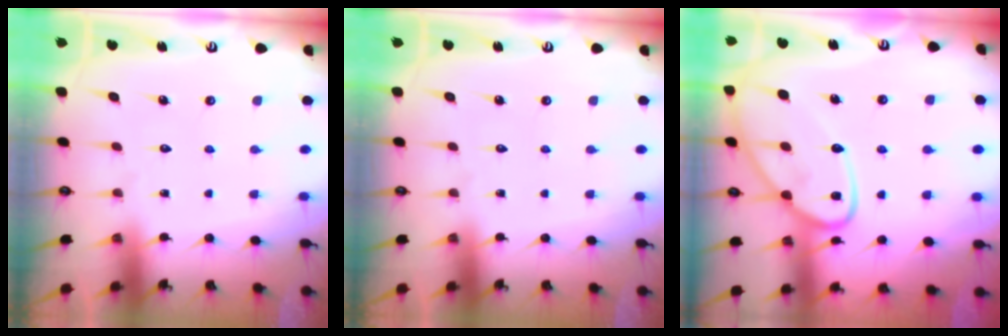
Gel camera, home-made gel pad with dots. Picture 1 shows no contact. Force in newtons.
{"total": 0.0}
{"total": 15.7, "press": 15.7, "slide": 1.3}